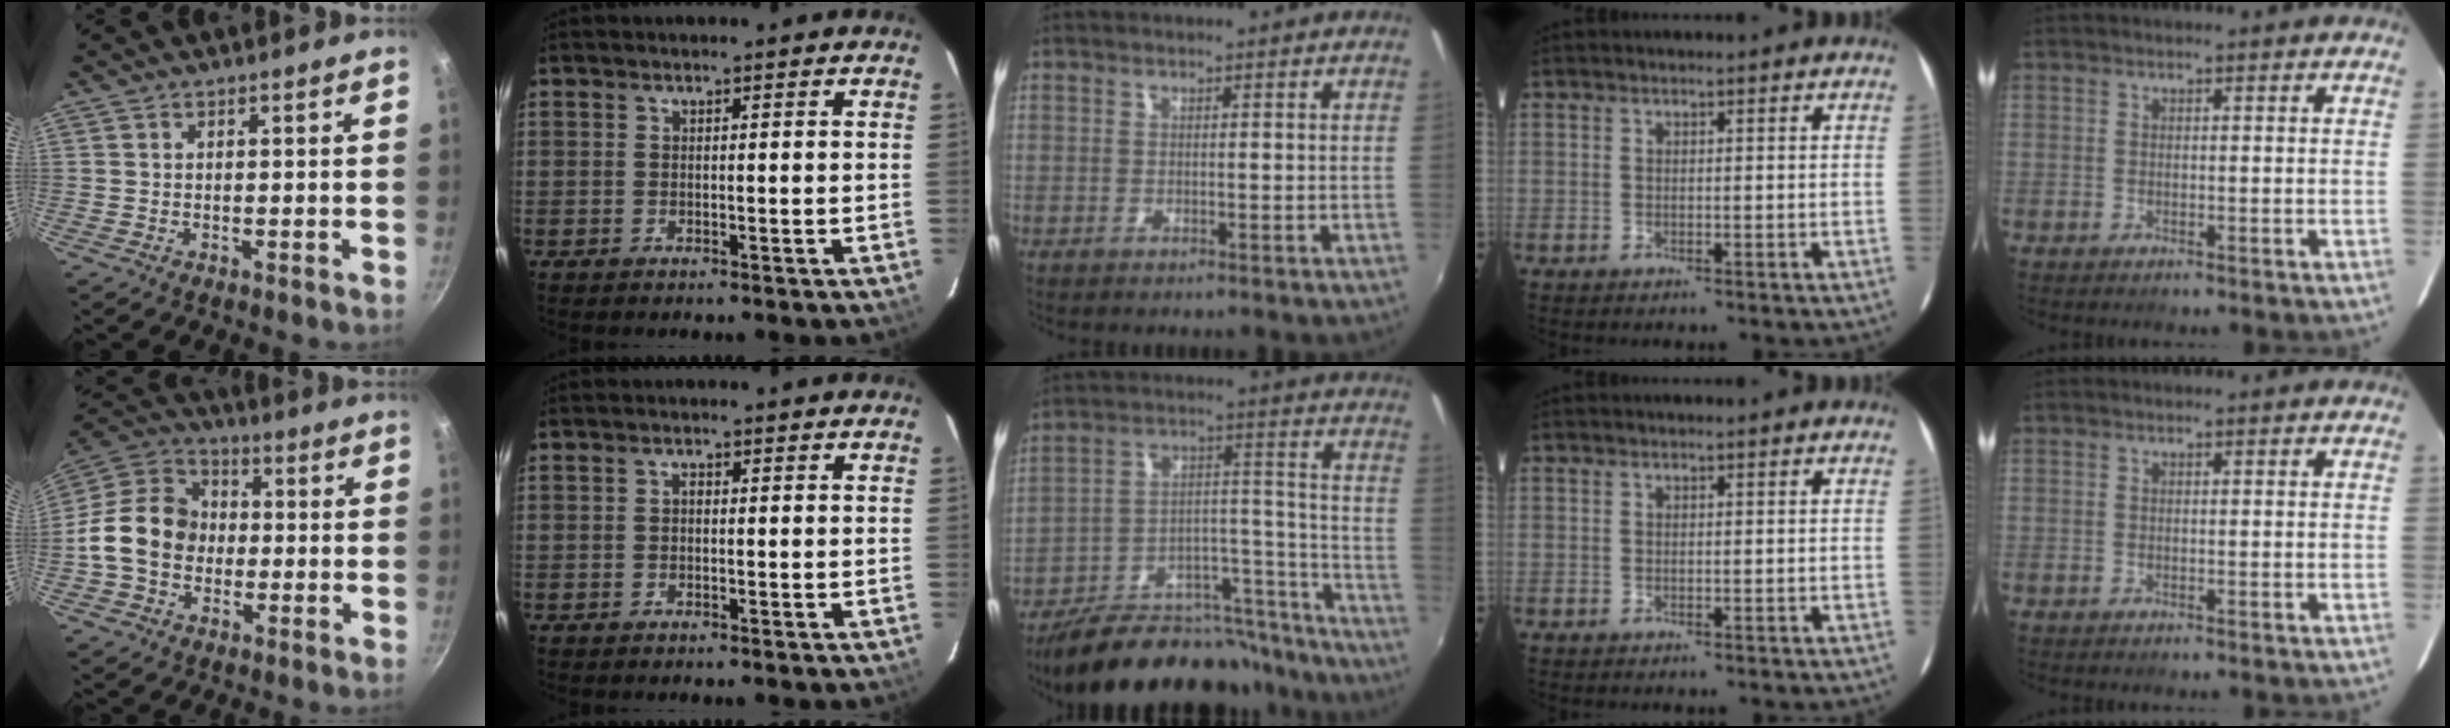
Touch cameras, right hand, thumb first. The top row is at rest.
{"thumb": {"total": 14.2, "force": [-1.7, 11.4, 8.3], "torque": [-0.113, 0.034, -0.052]}, "index": {"total": 0.6, "force": [-0.1, 0.5, 0.4], "torque": [-0.006, 0.004, -0.004]}, "middle": {"total": 25.1, "force": [-21.1, 9.0, 10.0], "torque": [-0.148, 0.049, -0.287]}}